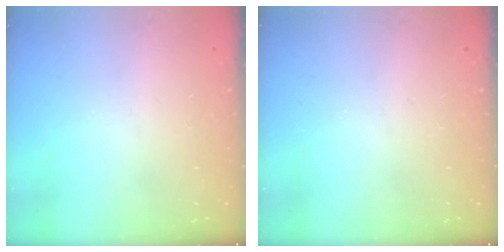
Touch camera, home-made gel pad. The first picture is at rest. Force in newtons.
{"total": 0.0}